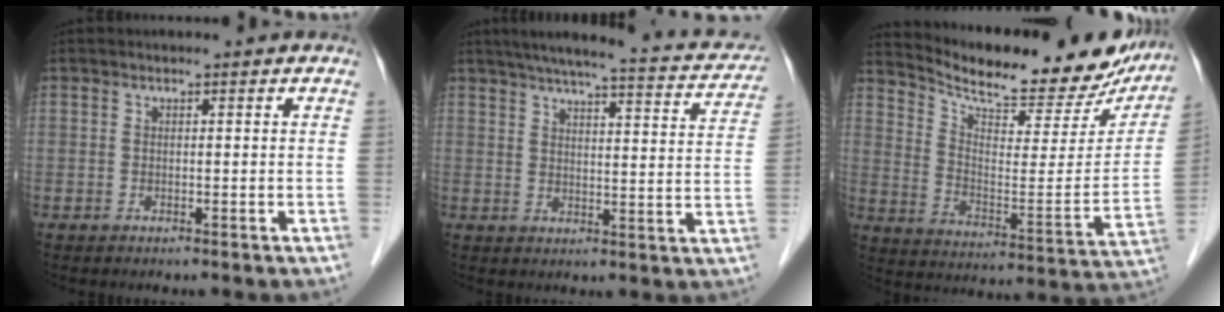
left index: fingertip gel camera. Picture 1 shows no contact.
{"total": 20.6, "force": [17.6, 3.6, 10.1], "torque": [-0.141, 0.014, 0.209]}
{"total": 24.2, "force": [21.8, 6.0, 8.7], "torque": [-0.134, -0.038, 0.293]}